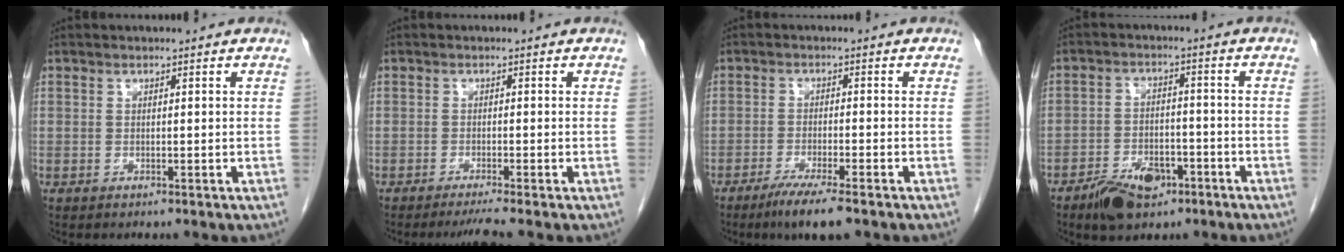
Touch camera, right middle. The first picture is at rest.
{"total": 2.9, "force": [-2.4, -0.9, 1.4], "torque": [-0.024, -0.008, -0.042]}
{"total": 6.3, "force": [-4.4, 0.3, 4.5], "torque": [-0.078, -0.015, -0.073]}
{"total": 7.3, "force": [-4.6, 3.8, 4.2], "torque": [-0.076, 0.000, -0.073]}